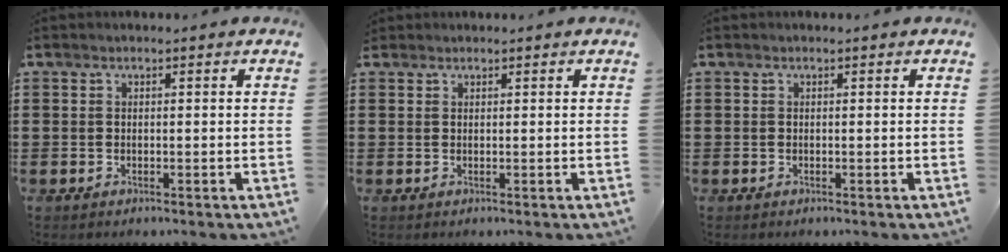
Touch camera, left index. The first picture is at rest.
{"total": 0.6, "force": [0.5, 0.3, 0.0], "torque": [-0.002, 0.001, 0.010]}
{"total": 0.0}